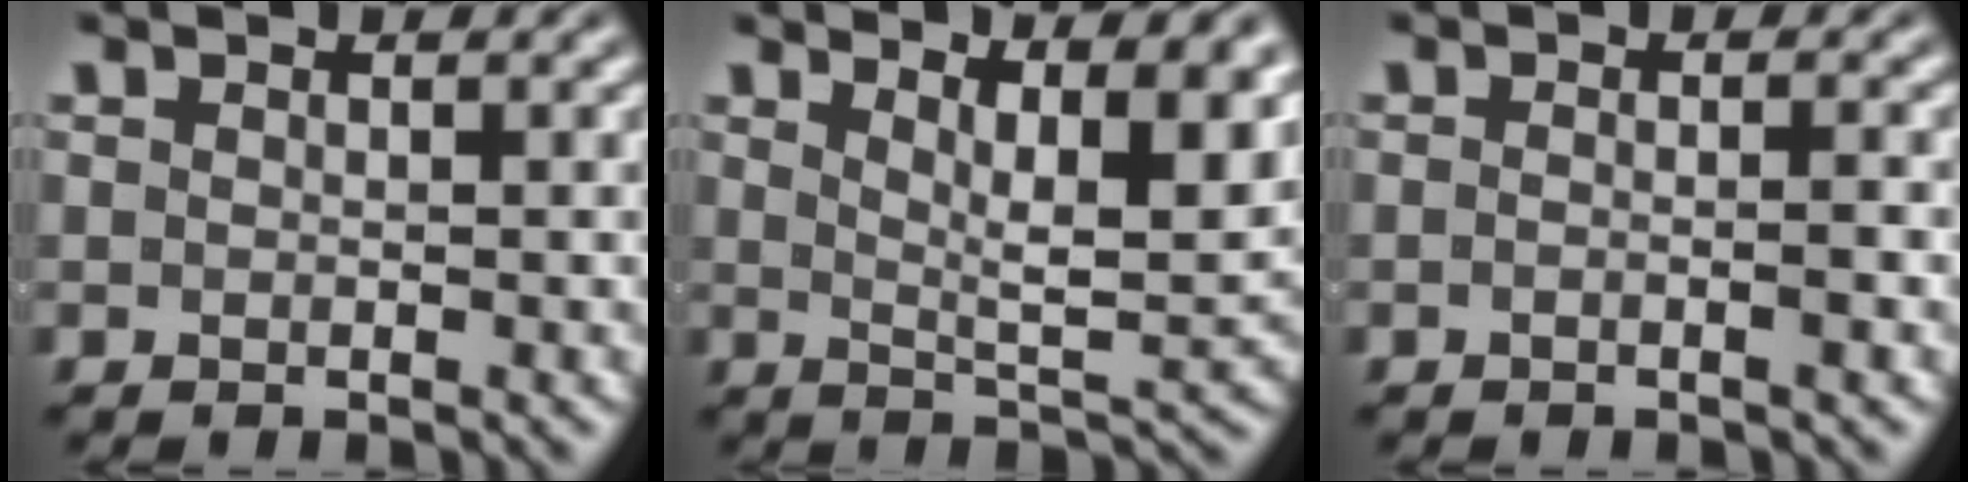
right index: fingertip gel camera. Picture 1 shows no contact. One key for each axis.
{"total": 5.9, "fx": 2.3, "fy": 1.1, "fz": 5.4, "tx": -0.068, "ty": -0.011, "tz": 0.039}
{"total": 1.2, "fx": -0.7, "fy": -0.3, "fz": 0.9, "tx": -0.012, "ty": 0.005, "tz": -0.017}